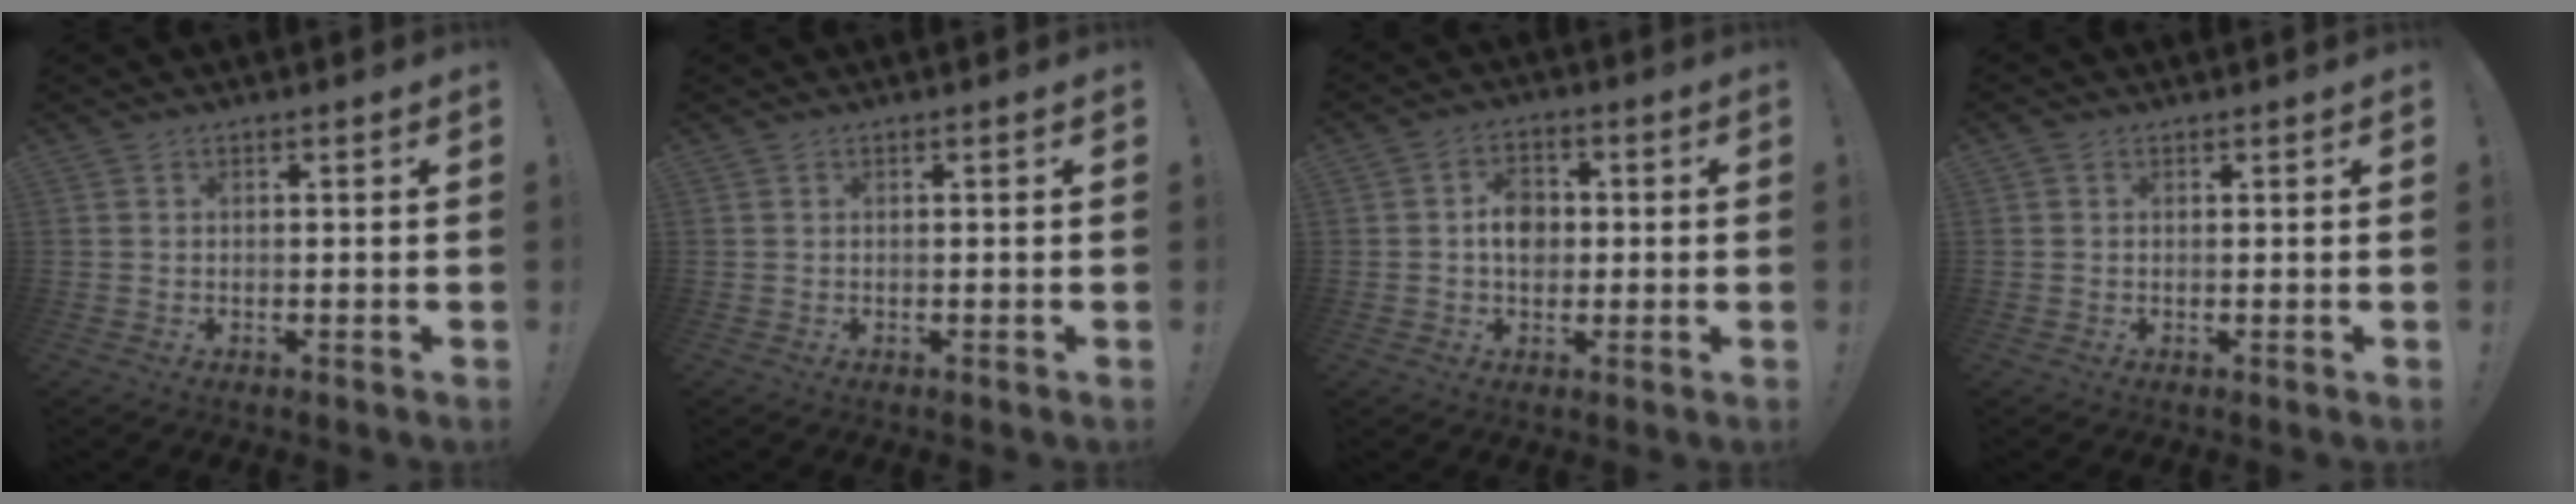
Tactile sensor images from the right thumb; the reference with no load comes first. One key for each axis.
{"total": 0.0}
{"total": 7.2, "fx": 0.0, "fy": 5.7, "fz": 4.5, "tx": -0.058, "ty": 0.007, "tz": 0.000}
{"total": 0.0}